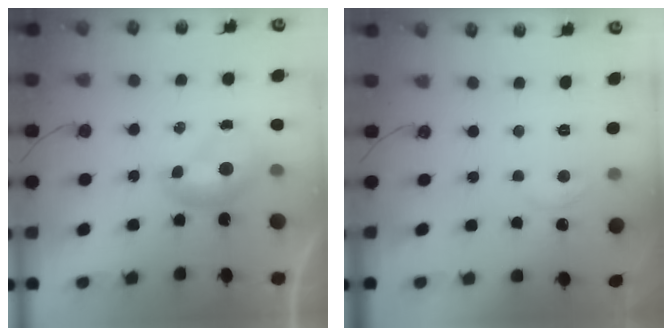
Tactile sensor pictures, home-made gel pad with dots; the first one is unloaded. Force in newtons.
{"total": 2.6, "press": 2.6, "slide": 0.1}